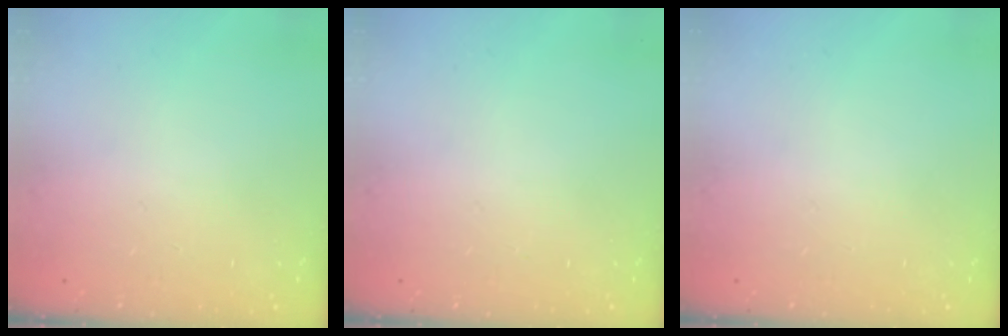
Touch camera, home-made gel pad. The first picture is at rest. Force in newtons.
{"total": 0.0}
{"total": 0.0}